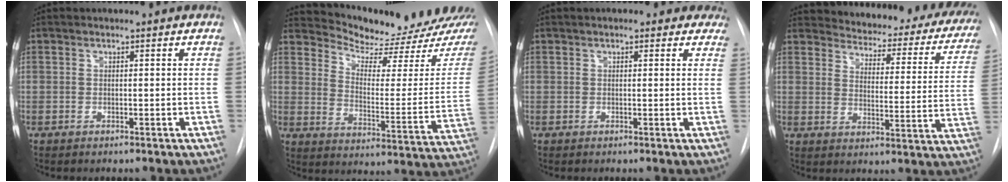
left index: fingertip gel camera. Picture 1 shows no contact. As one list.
[{"total": 16.8, "force": [16.1, 0.6, 4.6], "torque": [-0.073, -0.096, 0.213]}, {"total": 5.7, "force": [4.6, 2.4, 2.5], "torque": [-0.011, 0.010, 0.046]}, {"total": 26.9, "force": [24.8, 7.0, 7.7], "torque": [-0.099, -0.092, 0.277]}]